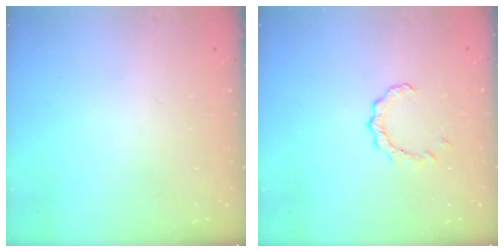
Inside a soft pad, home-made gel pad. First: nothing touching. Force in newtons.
{"total": 2.4, "press": 2.4, "slide": 0.3}